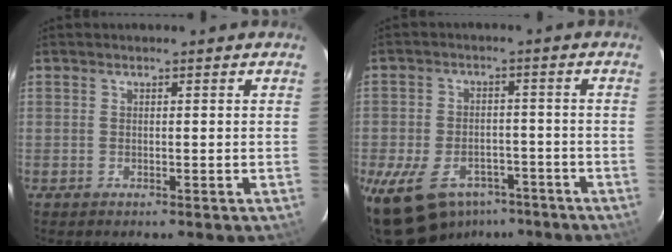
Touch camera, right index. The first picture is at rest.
{"total": 15.3, "force": [-9.1, 9.4, 8.0], "torque": [-0.189, -0.008, -0.135]}